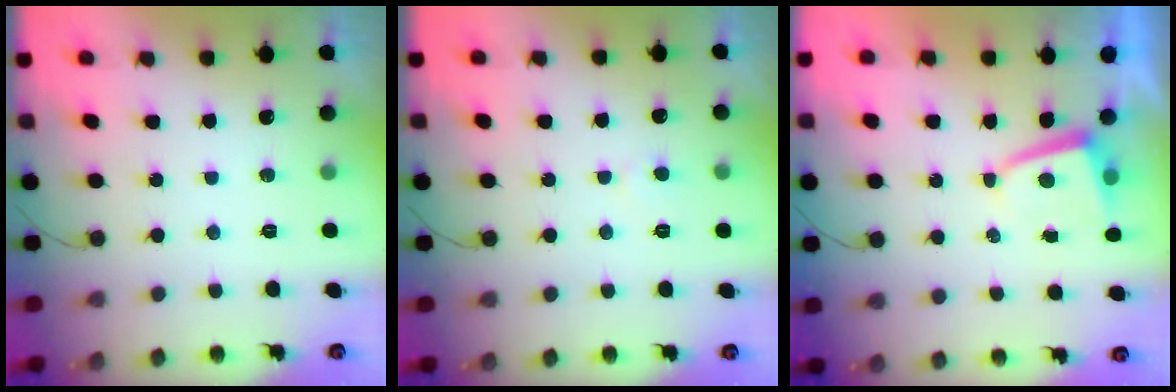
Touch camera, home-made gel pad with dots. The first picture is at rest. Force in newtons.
{"total": 2.4, "press": 2.4, "slide": 0.2}
{"total": 2.0, "press": 1.9, "slide": 0.3}